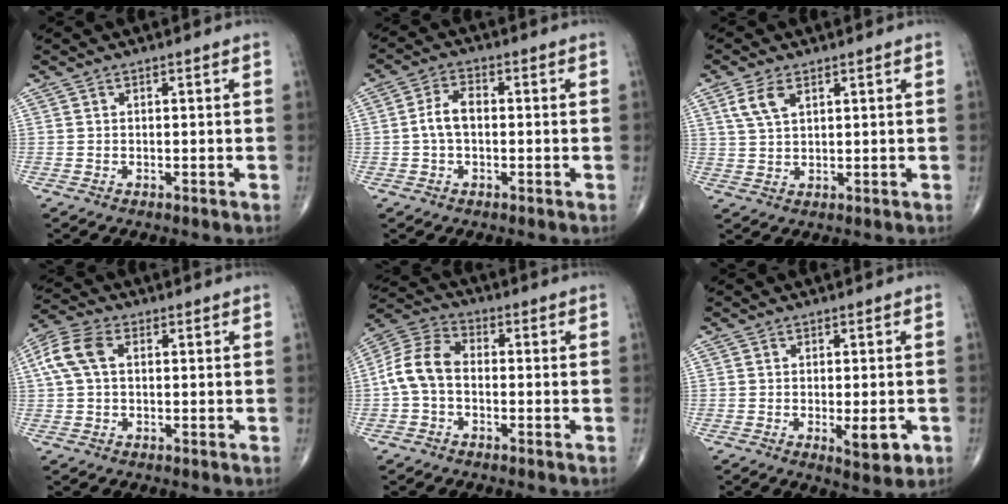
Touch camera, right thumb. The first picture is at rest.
{"total": 5.0, "force": [-0.3, 3.0, 4.0], "torque": [-0.078, 0.018, -0.012]}
{"total": 5.0, "force": [2.3, 2.5, 3.6], "torque": [-0.074, 0.001, 0.053]}
{"total": 7.6, "force": [1.4, 4.7, 5.7], "torque": [-0.139, 0.024, 0.025]}
{"total": 8.8, "force": [-1.1, 6.0, 6.4], "torque": [-0.123, 0.028, -0.036]}
{"total": 5.5, "force": [-1.5, 1.9, 4.9], "torque": [-0.061, -0.010, -0.016]}